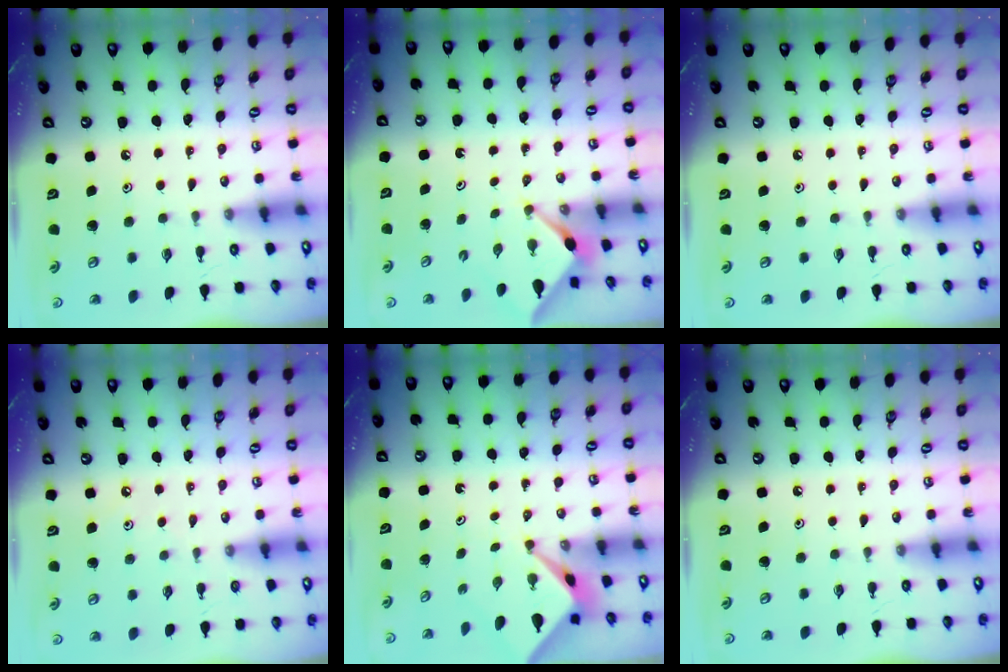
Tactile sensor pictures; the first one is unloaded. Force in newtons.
{"total": 3.1, "press": 3.1, "slide": 0.3}
{"total": 0.0}
{"total": 2.9, "press": 2.9, "slide": 0.4}
{"total": 2.1, "press": 2.1, "slide": 0.3}
{"total": 0.0}